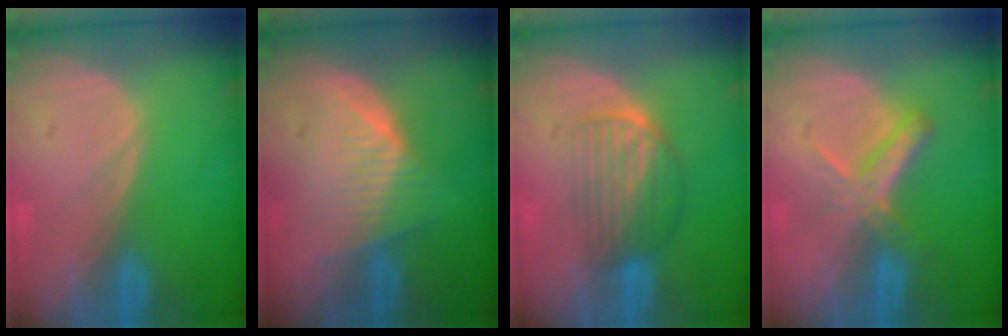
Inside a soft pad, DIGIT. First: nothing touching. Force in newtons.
{"total": 6.5, "press": 6.2, "slide": 1.8}
{"total": 6.7, "press": 5.8, "slide": 3.5}
{"total": 5.8, "press": 5.3, "slide": 2.4}